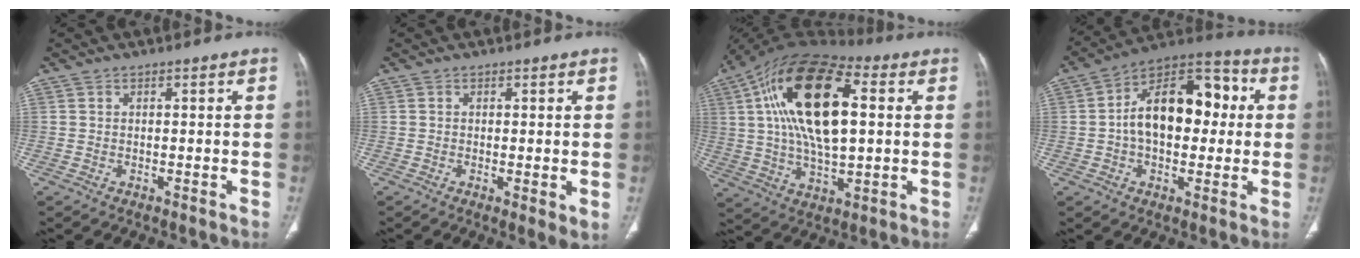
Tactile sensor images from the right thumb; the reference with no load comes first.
{"total": 3.0, "force": [-0.3, 0.8, 2.9], "torque": [-0.053, -0.014, -0.007]}
{"total": 24.5, "force": [4.9, 11.6, 21.0], "torque": [-0.379, 0.006, 0.076]}
{"total": 18.3, "force": [1.4, 11.1, 14.4], "torque": [-0.192, 0.041, 0.014]}